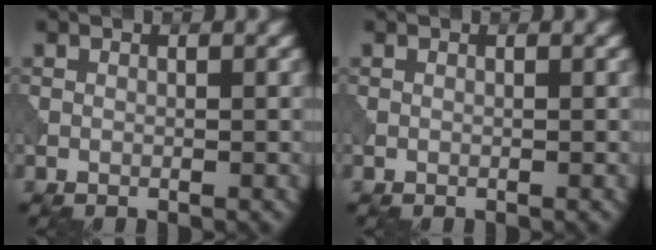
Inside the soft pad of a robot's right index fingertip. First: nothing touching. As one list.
[{"total": 0.0}]